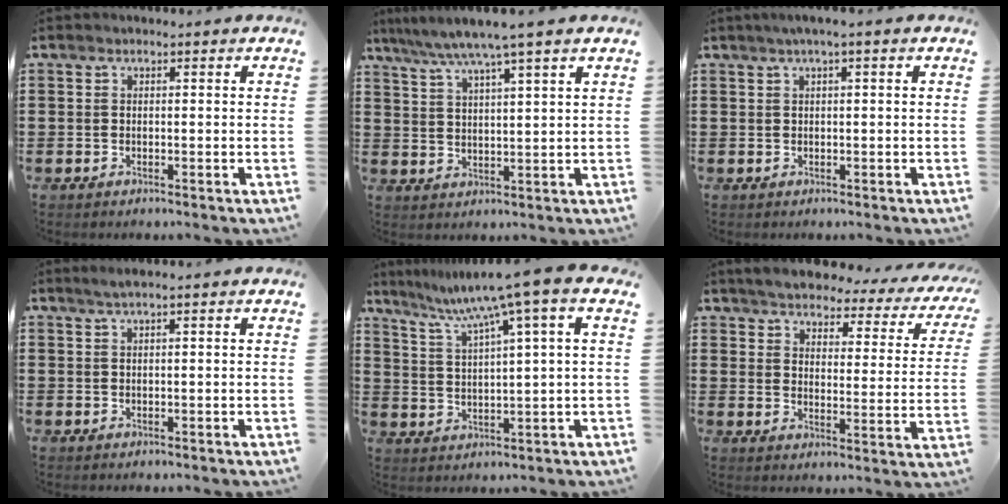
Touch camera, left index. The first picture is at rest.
{"total": 6.0, "force": [4.8, -0.8, 3.5], "torque": [-0.082, -0.020, 0.080]}
{"total": 1.4, "force": [0.3, 0.0, 1.4], "torque": [-0.024, -0.002, 0.006]}
{"total": 1.2, "force": [0.6, -0.1, 1.1], "torque": [-0.019, -0.001, 0.011]}
{"total": 8.3, "force": [5.5, -1.0, 6.1], "torque": [-0.137, -0.032, 0.086]}
{"total": 4.1, "force": [3.9, 0.5, 1.1], "torque": [-0.046, -0.028, 0.062]}